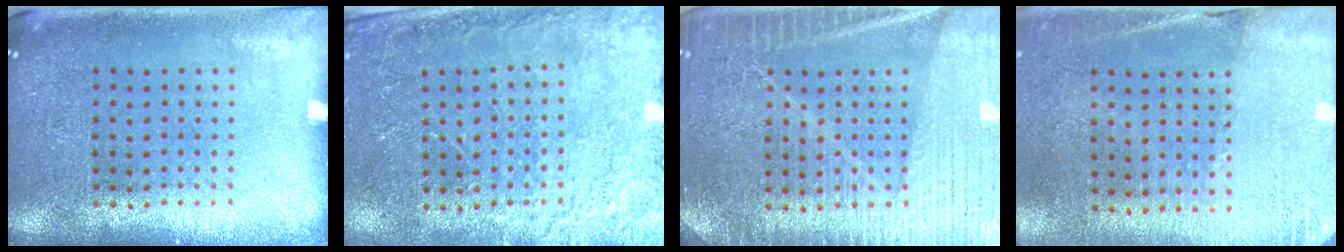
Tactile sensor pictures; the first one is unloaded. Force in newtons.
{"total": 2.5, "press": 2.5, "slide": 0.5}
{"total": 3.9, "press": 3.8, "slide": 0.9}
{"total": 2.6, "press": 2.3, "slide": 1.1}